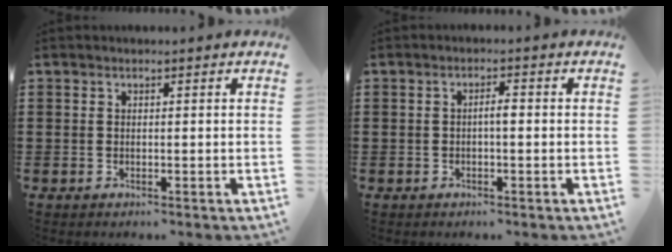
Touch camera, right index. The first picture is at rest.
{"total": 1.7, "force": [-0.2, 0.4, 1.7], "torque": [-0.032, 0.004, -0.006]}